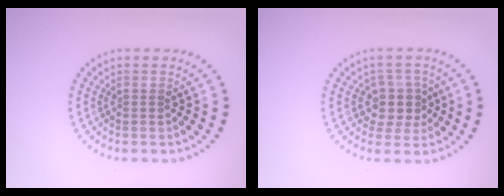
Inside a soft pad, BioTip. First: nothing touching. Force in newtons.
{"total": 3.0, "press": 2.6, "slide": 1.5}